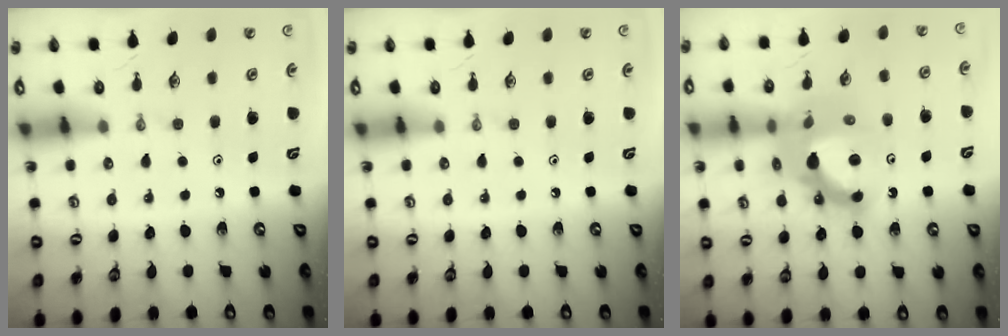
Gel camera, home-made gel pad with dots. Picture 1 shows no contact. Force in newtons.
{"total": 0.0}
{"total": 15.4, "press": 15.4, "slide": 1.2}